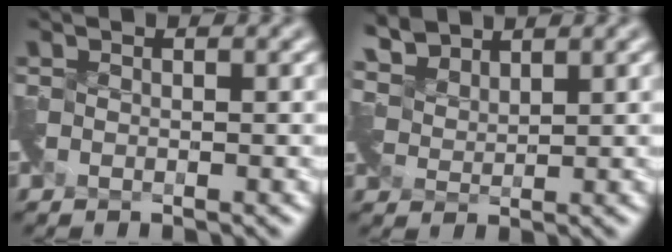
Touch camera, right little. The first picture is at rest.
{"total": 4.3, "force": [4.0, 1.4, 0.7], "torque": [-0.034, -0.006, 0.090]}